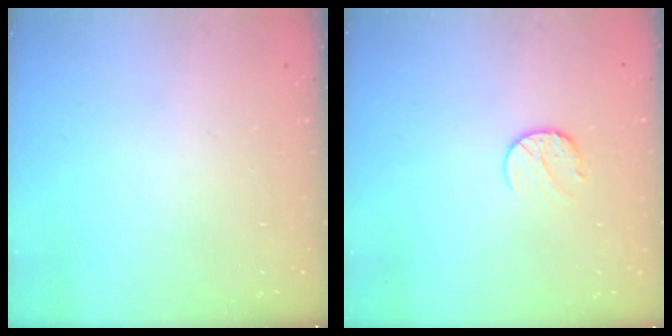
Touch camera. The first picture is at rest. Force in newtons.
{"total": 7.1, "press": 7.1, "slide": 0.8}